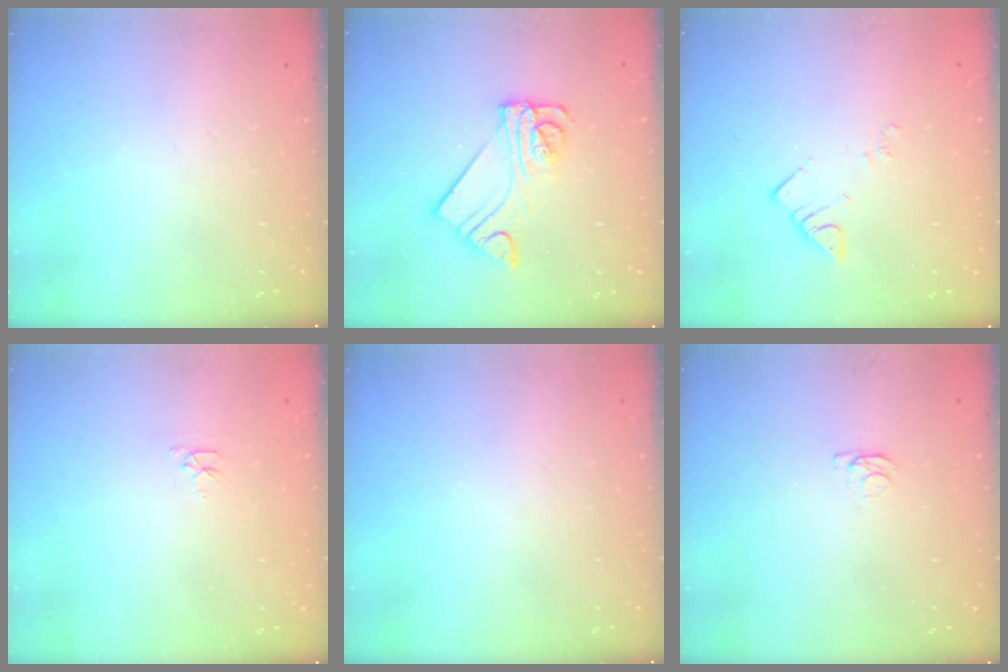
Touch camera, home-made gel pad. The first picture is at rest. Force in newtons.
{"total": 11.4, "press": 11.3, "slide": 1.2}
{"total": 3.7, "press": 3.7, "slide": 0.4}
{"total": 3.1, "press": 3.1, "slide": 0.3}
{"total": 0.0}
{"total": 1.2, "press": 1.1, "slide": 0.3}